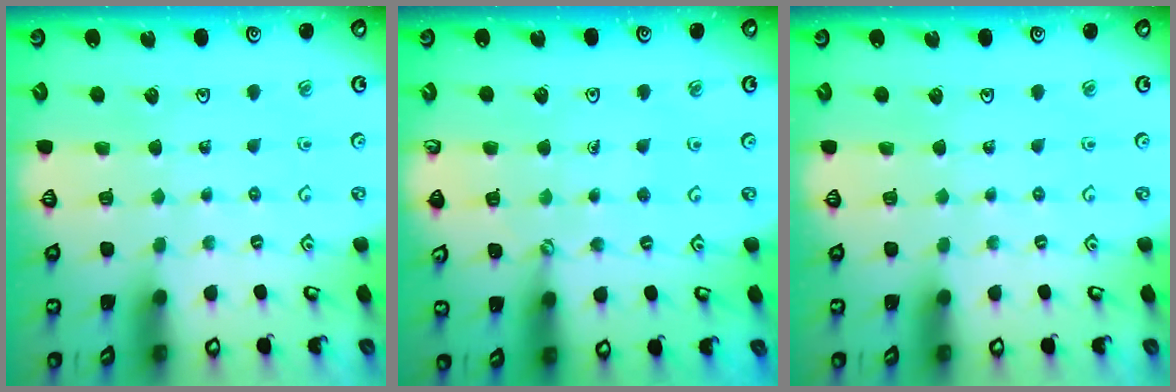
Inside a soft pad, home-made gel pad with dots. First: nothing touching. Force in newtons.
{"total": 2.4, "press": 2.4, "slide": 0.3}
{"total": 0.0}